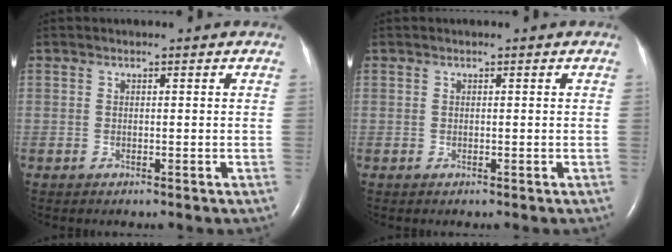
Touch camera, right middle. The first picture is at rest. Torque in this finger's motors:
{"motor_torque": [0.44, -1.49, 0.00, 0.02]}